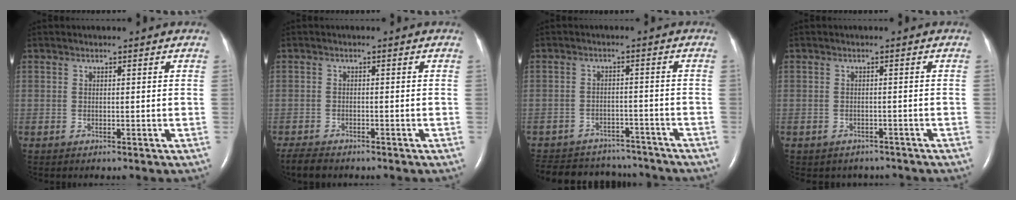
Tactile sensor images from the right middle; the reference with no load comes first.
{"total": 3.8, "force": [-3.2, 1.2, 1.6], "torque": [-0.032, -0.008, -0.050]}
{"total": 16.2, "force": [-14.5, 5.7, 4.4], "torque": [-0.113, 0.006, -0.192]}
{"total": 3.2, "force": [-2.7, 1.7, 0.1], "torque": [-0.005, 0.011, -0.032]}